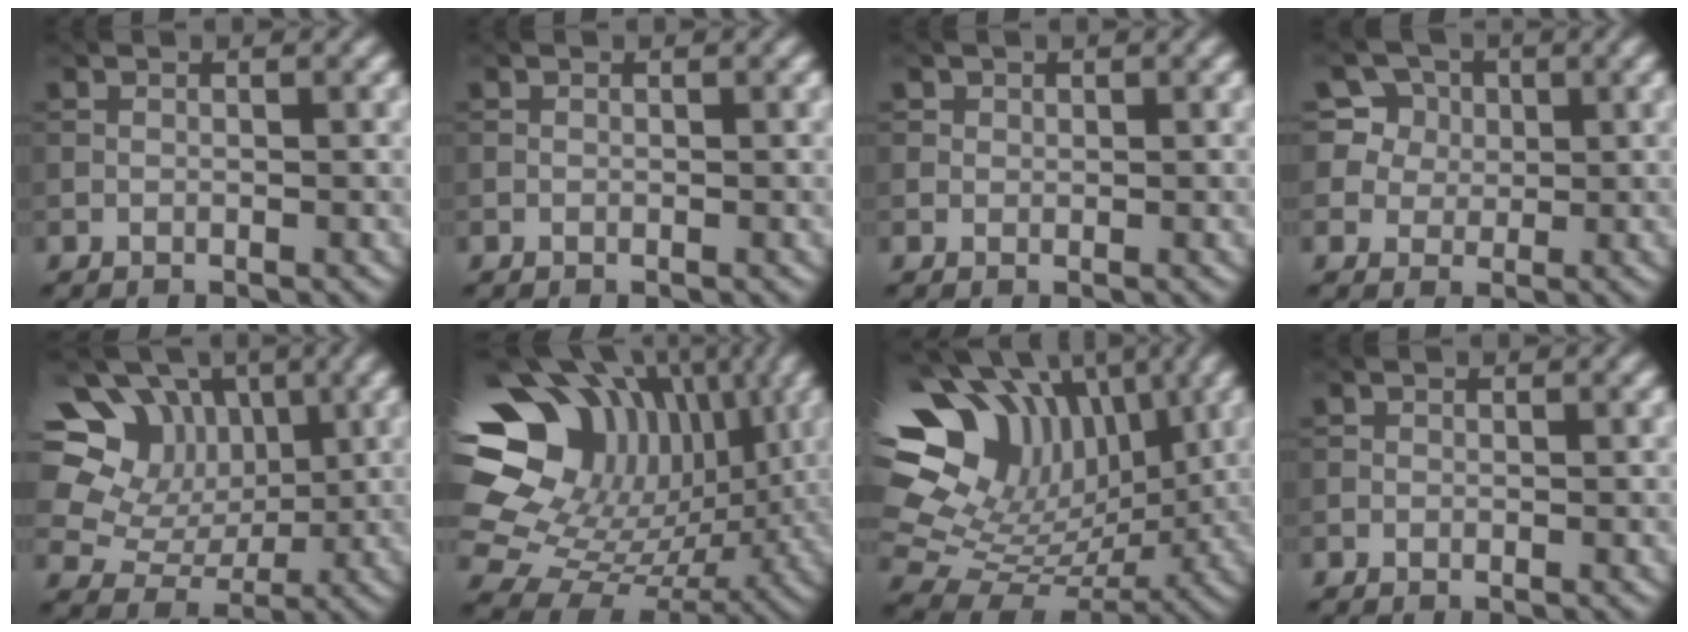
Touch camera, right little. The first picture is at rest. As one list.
[{"total": 0.0}, {"total": 0.9, "force": [0.5, 0.8, 0.2], "torque": [0.000, -0.001, 0.007]}, {"total": 7.5, "force": [2.6, 6.7, 1.9], "torque": [-0.043, 0.045, 0.017]}, {"total": 13.0, "force": [6.4, 9.9, 5.4], "torque": [-0.130, 0.033, 0.110]}, {"total": 18.0, "force": [5.4, 13.8, 10.3], "torque": [-0.200, 0.027, 0.111]}, {"total": 16.0, "force": [5.4, 11.6, 9.6], "torque": [-0.202, 0.026, 0.108]}, {"total": 0.0}]